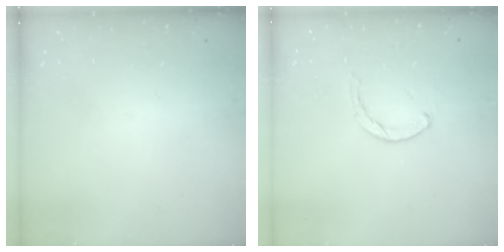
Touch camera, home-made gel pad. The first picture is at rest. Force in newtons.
{"total": 0.6, "press": 0.6, "slide": 0.2}